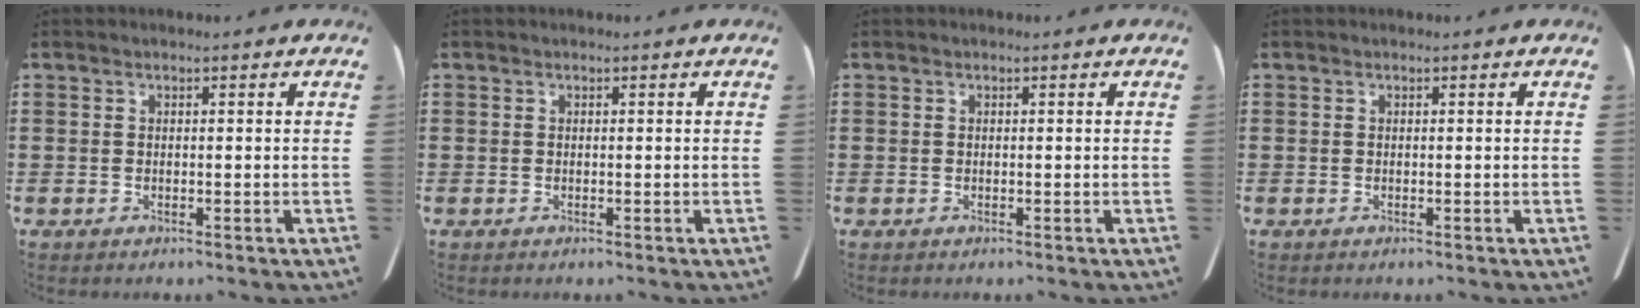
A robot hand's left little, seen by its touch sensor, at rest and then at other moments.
{"total": 0.0}
{"total": 0.0}
{"total": 0.0}